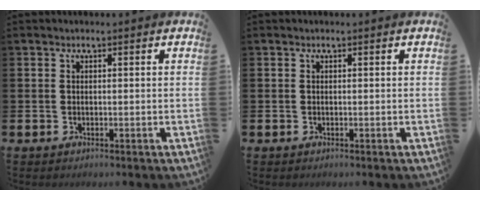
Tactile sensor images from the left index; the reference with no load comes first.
{"total": 0.0}